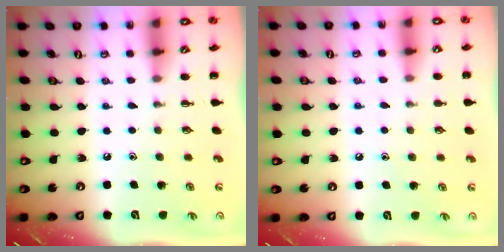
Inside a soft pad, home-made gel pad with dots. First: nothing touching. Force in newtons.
{"total": 5.8, "press": 5.5, "slide": 1.7}